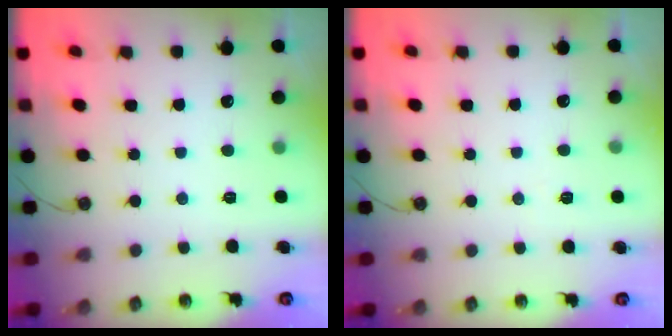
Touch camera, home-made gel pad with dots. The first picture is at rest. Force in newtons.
{"total": 6.4, "press": 4.7, "slide": 4.3}